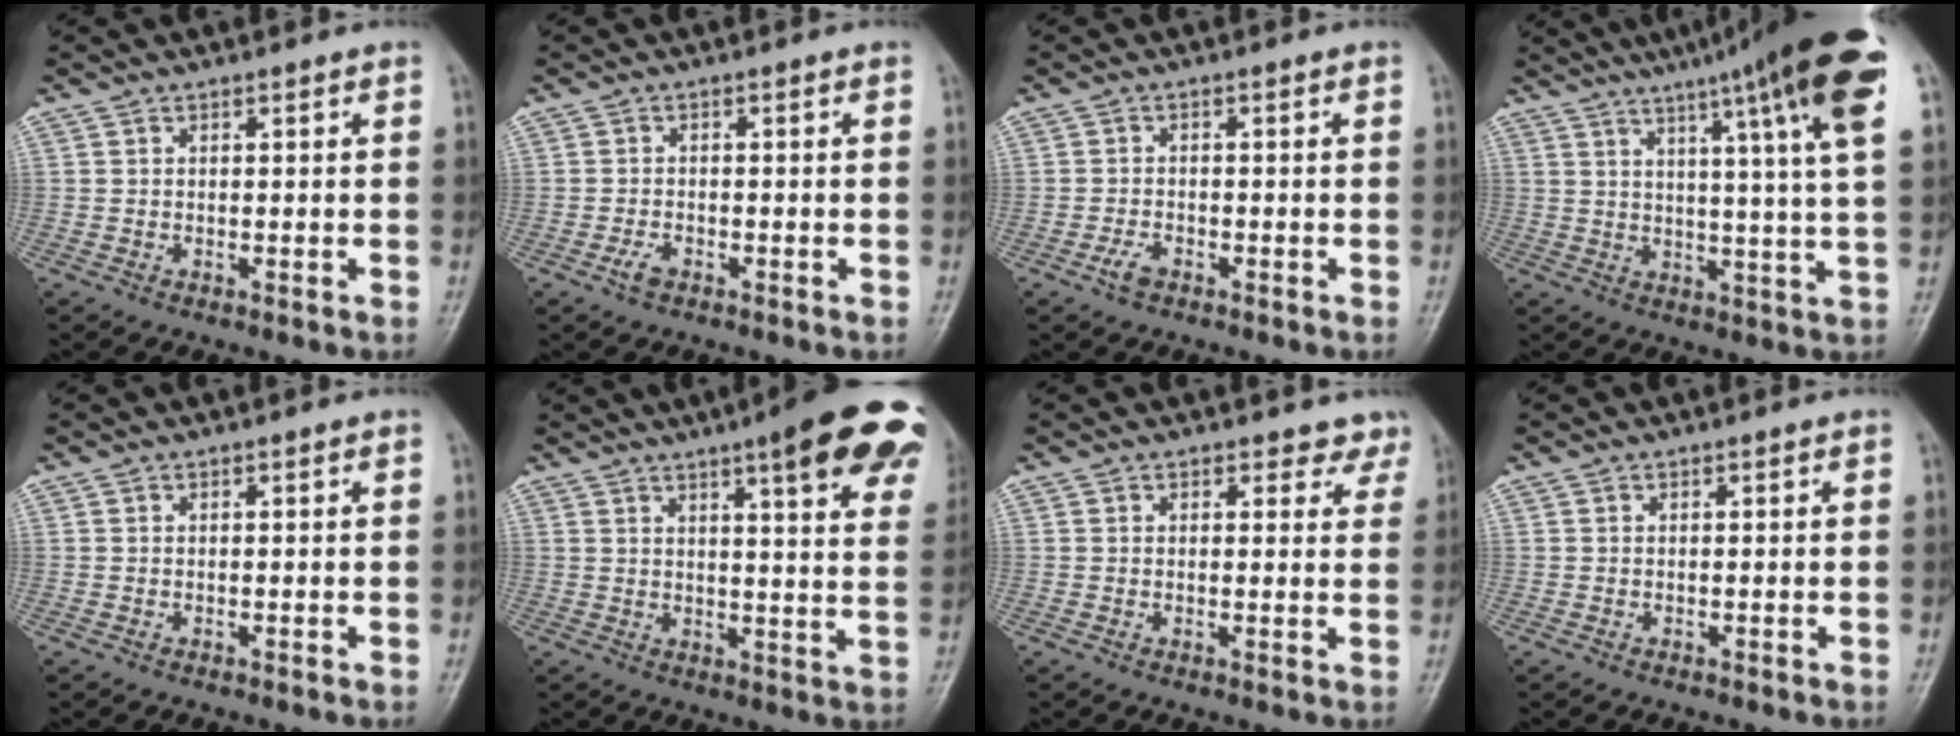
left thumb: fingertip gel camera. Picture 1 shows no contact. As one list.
[{"total": 2.0, "force": [-1.2, 1.0, 1.2], "torque": [-0.028, 0.006, -0.023]}, {"total": 2.4, "force": [-1.5, 1.2, 1.4], "torque": [-0.032, 0.008, -0.029]}, {"total": 19.2, "force": [10.2, 1.1, 16.2], "torque": [-0.226, -0.019, 0.127]}, {"total": 0.0}, {"total": 19.3, "force": [11.0, 4.1, 15.3], "torque": [-0.174, -0.030, 0.125]}, {"total": 3.7, "force": [3.2, 1.9, 0.5], "torque": [0.029, -0.018, 0.021]}, {"total": 0.0}]